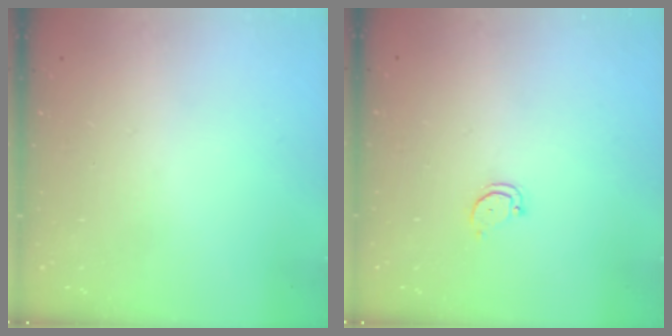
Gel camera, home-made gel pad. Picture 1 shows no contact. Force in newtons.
{"total": 2.5, "press": 2.5, "slide": 0.3}